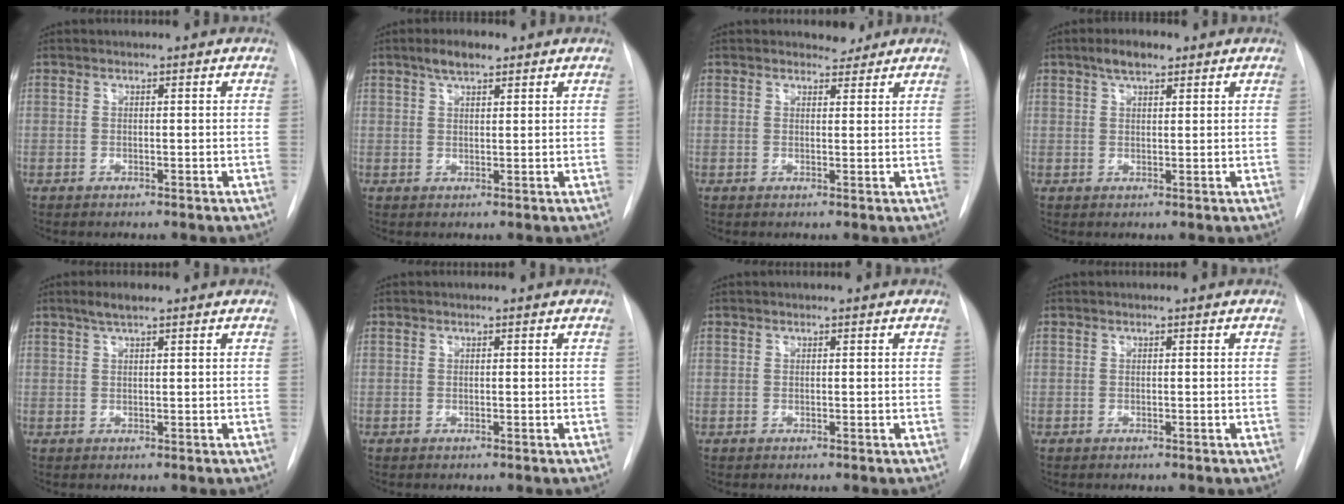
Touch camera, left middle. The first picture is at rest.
{"total": 3.6, "force": [2.5, 1.1, 2.3], "torque": [-0.048, 0.006, 0.044]}
{"total": 1.9, "force": [1.8, 0.7, 0.0], "torque": [-0.001, -0.004, 0.025]}
{"total": 3.8, "force": [2.5, 1.3, 2.5], "torque": [-0.049, 0.008, 0.044]}
{"total": 2.5, "force": [1.8, 0.2, 1.7], "torque": [-0.038, 0.004, 0.034]}
{"total": 0.0}
{"total": 0.0}
{"total": 0.0}